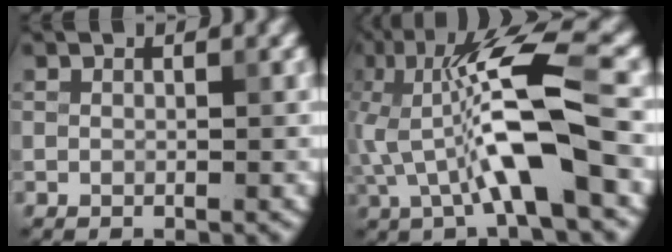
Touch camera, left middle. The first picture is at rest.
{"total": 8.7, "force": [-1.5, 2.0, 8.3], "torque": [-0.155, 0.018, -0.029]}